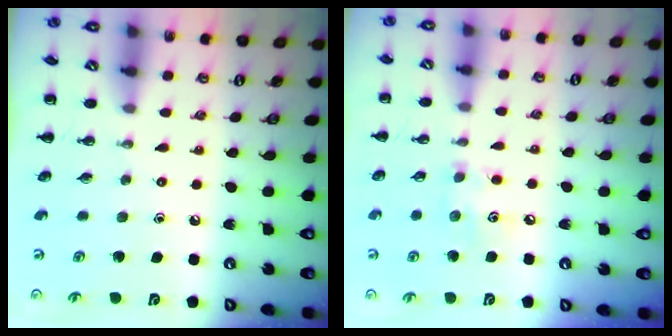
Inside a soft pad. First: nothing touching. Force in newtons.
{"total": 5.2, "press": 5.2, "slide": 0.5}